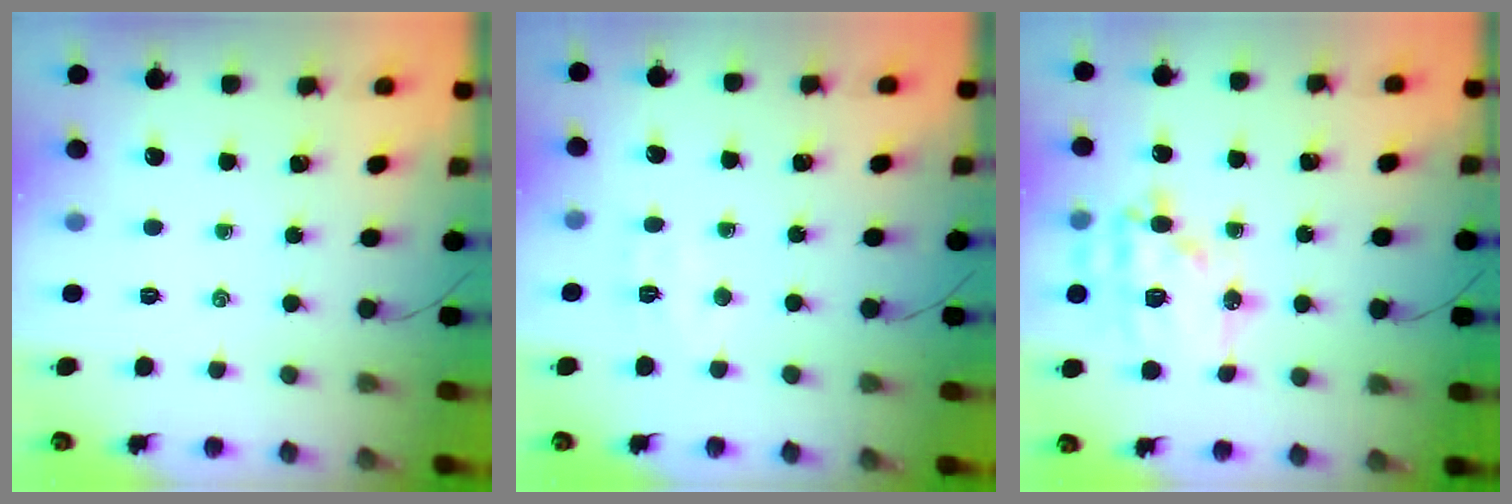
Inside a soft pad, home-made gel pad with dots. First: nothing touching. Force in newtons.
{"total": 5.7, "press": 5.7, "slide": 0.8}
{"total": 17.3, "press": 16.9, "slide": 3.5}